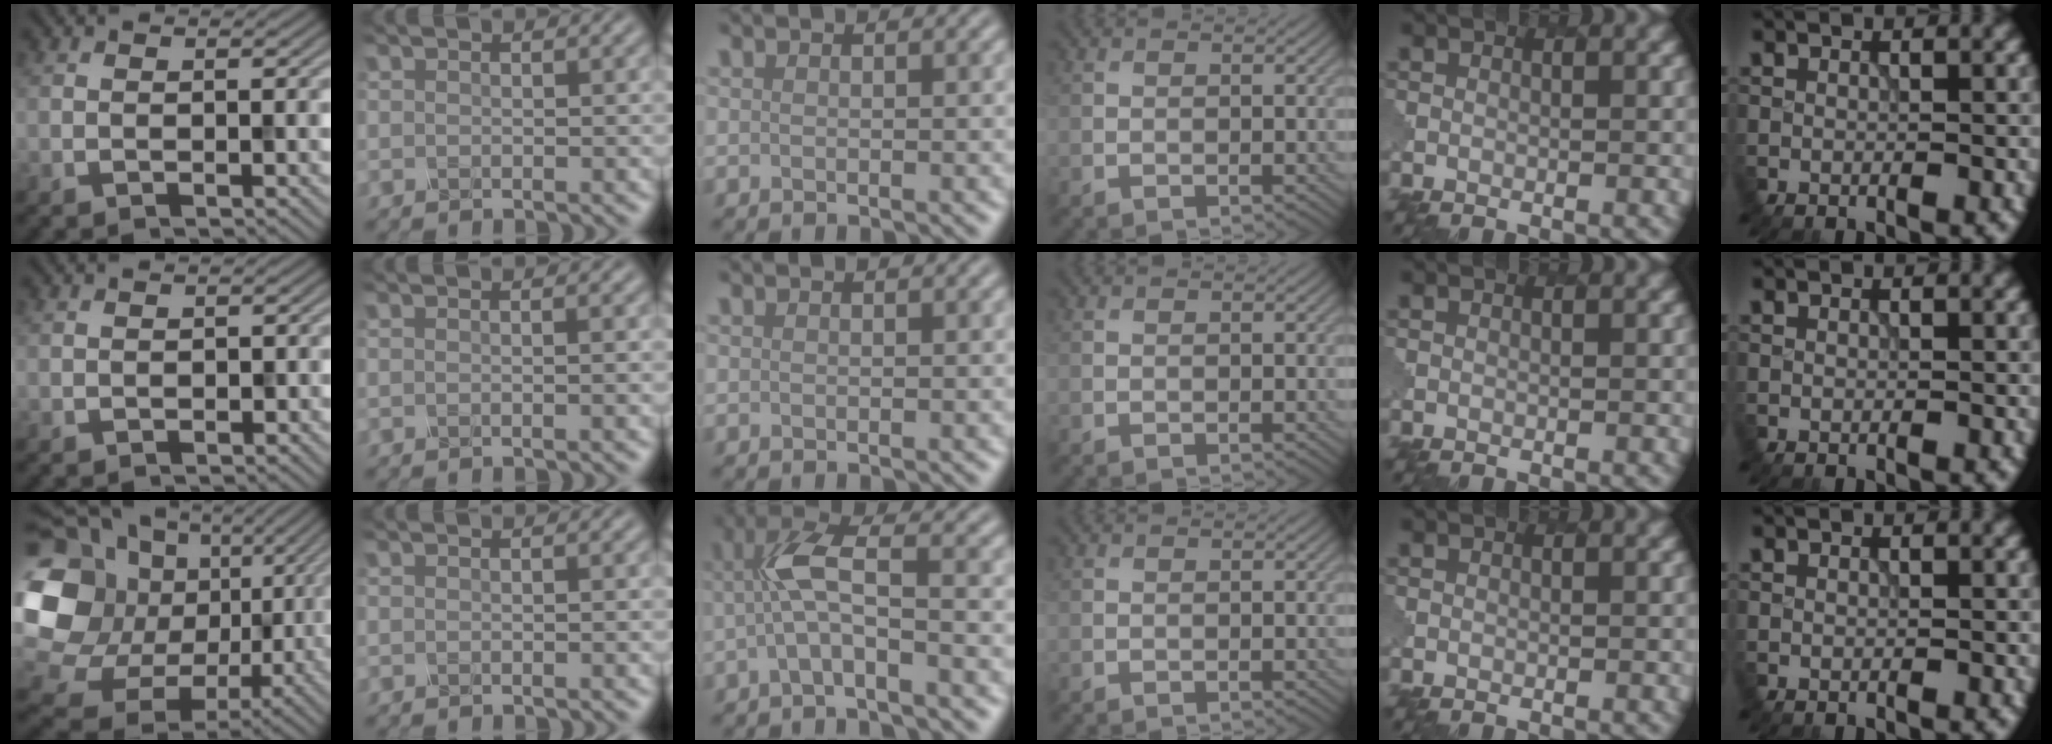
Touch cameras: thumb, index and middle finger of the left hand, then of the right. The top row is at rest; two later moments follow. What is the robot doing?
{"motion": "dispense", "object": "spray bottle"}